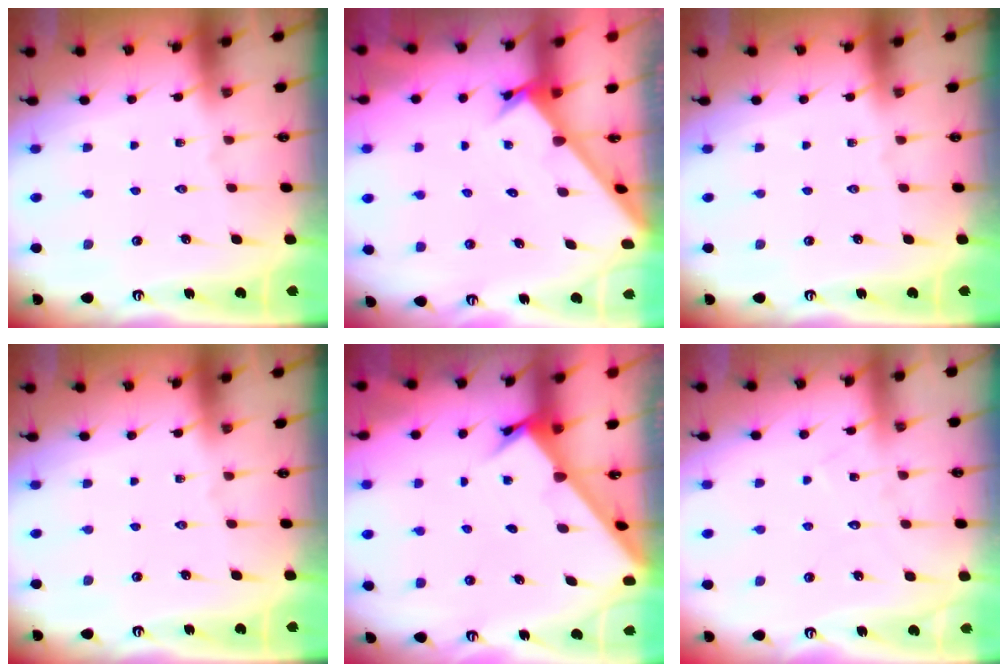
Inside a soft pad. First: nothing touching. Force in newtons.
{"total": 2.4, "press": 2.4, "slide": 0.1}
{"total": 0.0}
{"total": 0.0}
{"total": 2.5, "press": 2.5, "slide": 0.3}
{"total": 6.4, "press": 6.4, "slide": 0.1}